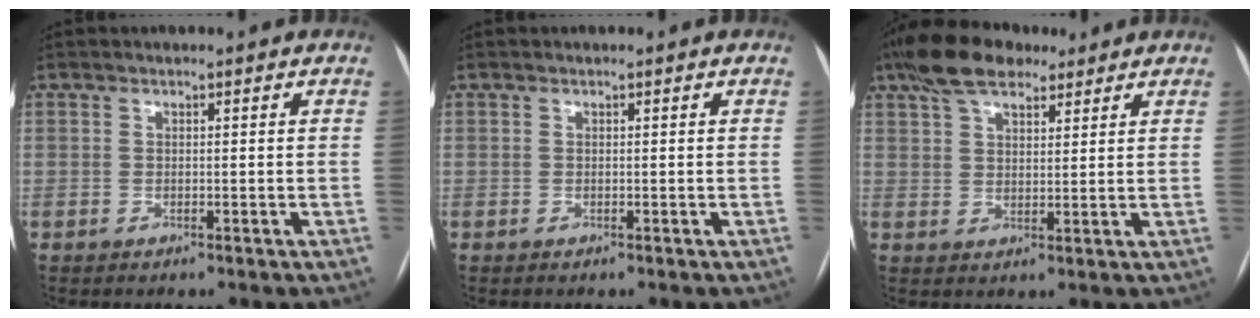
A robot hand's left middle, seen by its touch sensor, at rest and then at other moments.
{"total": 0.0}
{"total": 9.6, "force": [6.9, 4.0, 5.3], "torque": [-0.103, 0.031, 0.122]}